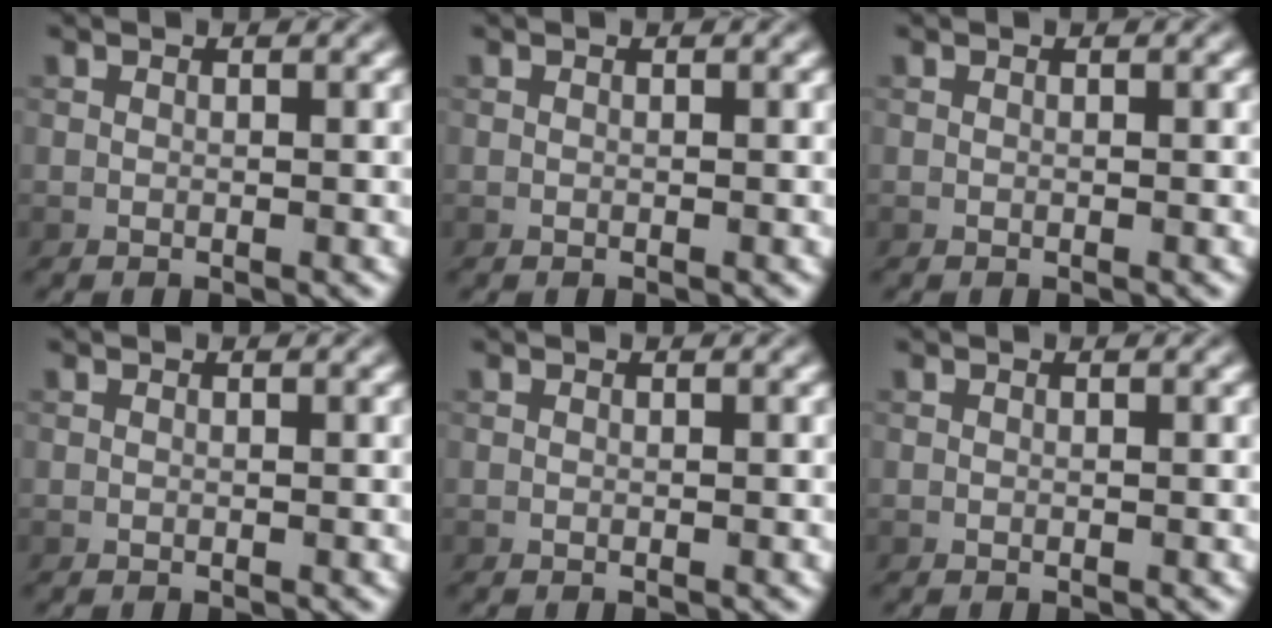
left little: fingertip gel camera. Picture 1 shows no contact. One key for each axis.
{"total": 0.0}
{"total": 0.0}
{"total": 0.0}
{"total": 0.0}
{"total": 0.0}